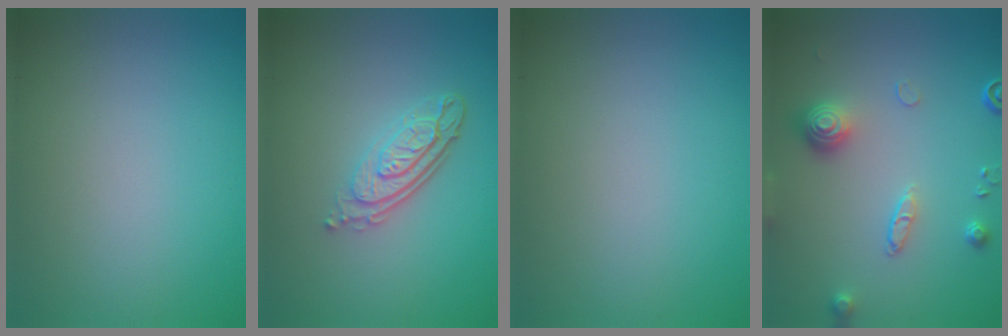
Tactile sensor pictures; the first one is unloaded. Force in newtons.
{"total": 4.1, "press": 2.9, "slide": 2.9}
{"total": 0.0}
{"total": 3.4, "press": 2.9, "slide": 1.7}